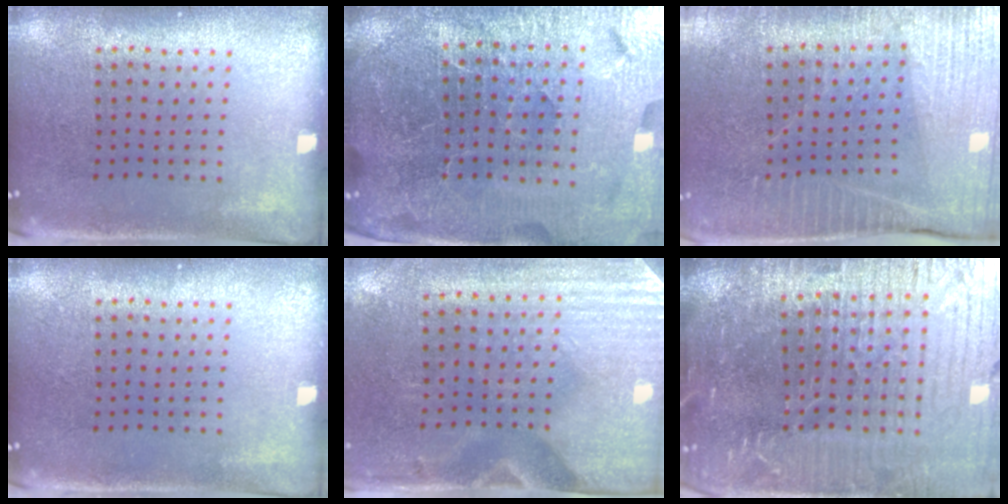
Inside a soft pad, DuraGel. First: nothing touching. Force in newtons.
{"total": 6.1, "press": 5.4, "slide": 2.9}
{"total": 3.5, "press": 3.4, "slide": 0.6}
{"total": 0.0}
{"total": 3.0, "press": 2.6, "slide": 1.5}
{"total": 7.0, "press": 6.1, "slide": 3.4}